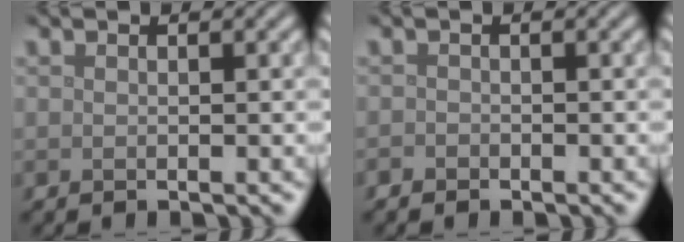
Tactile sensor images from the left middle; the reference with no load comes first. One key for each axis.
{"total": 0.6, "fx": -0.5, "fy": 0.3, "fz": 0.0, "tx": 0.001, "ty": -0.005, "tz": -0.010}